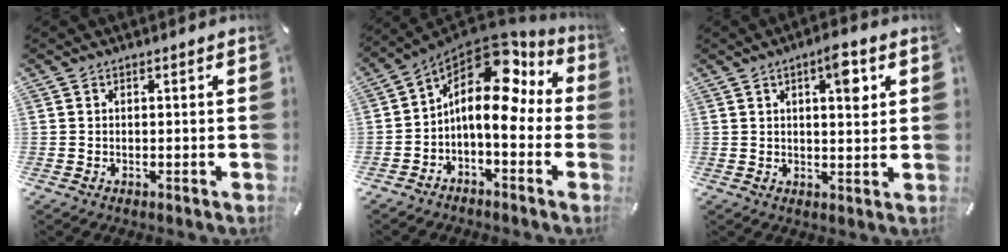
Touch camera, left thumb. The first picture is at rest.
{"total": 14.3, "force": [4.0, 7.5, 11.5], "torque": [-0.192, -0.046, 0.058]}
{"total": 7.1, "force": [2.9, 2.6, 5.9], "torque": [-0.073, -0.014, 0.040]}